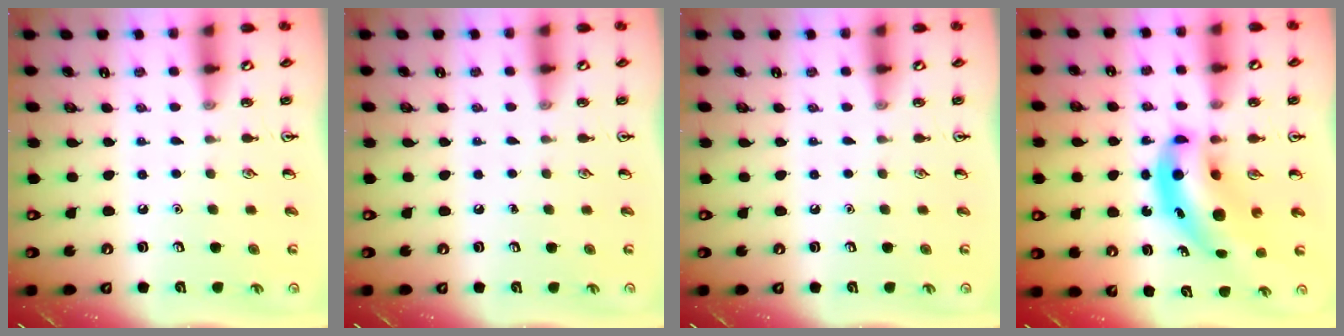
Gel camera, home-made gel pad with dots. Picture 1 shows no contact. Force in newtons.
{"total": 0.0}
{"total": 0.0}
{"total": 11.0, "press": 10.4, "slide": 3.7}